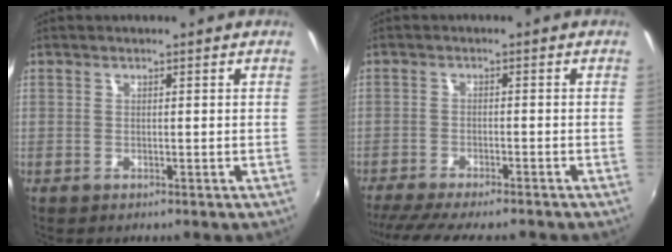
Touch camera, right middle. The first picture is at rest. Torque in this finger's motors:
{"motor_torque": [1.08, -1.06, 0.15, 0.06]}